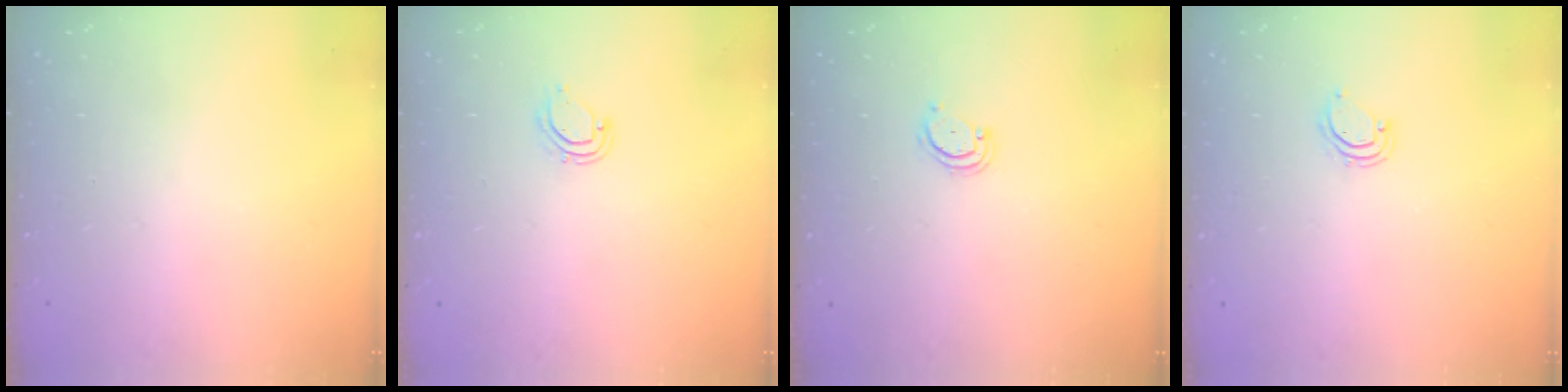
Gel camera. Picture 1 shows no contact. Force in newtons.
{"total": 5.2, "press": 5.2, "slide": 0.4}
{"total": 2.6, "press": 2.6, "slide": 0.3}
{"total": 3.9, "press": 3.9, "slide": 0.3}